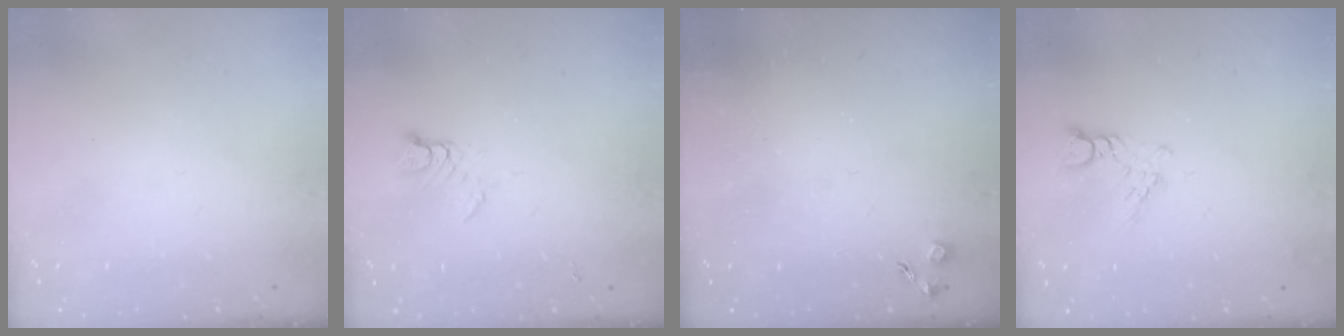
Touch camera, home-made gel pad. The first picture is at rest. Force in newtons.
{"total": 2.5, "press": 2.5, "slide": 0.3}
{"total": 3.6, "press": 3.6, "slide": 0.5}
{"total": 3.8, "press": 3.8, "slide": 0.4}